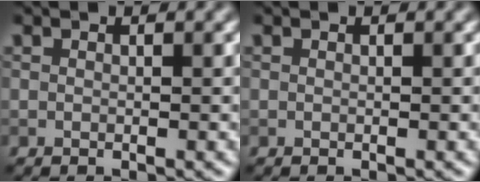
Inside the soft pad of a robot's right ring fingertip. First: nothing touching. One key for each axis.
{"total": 0.0}